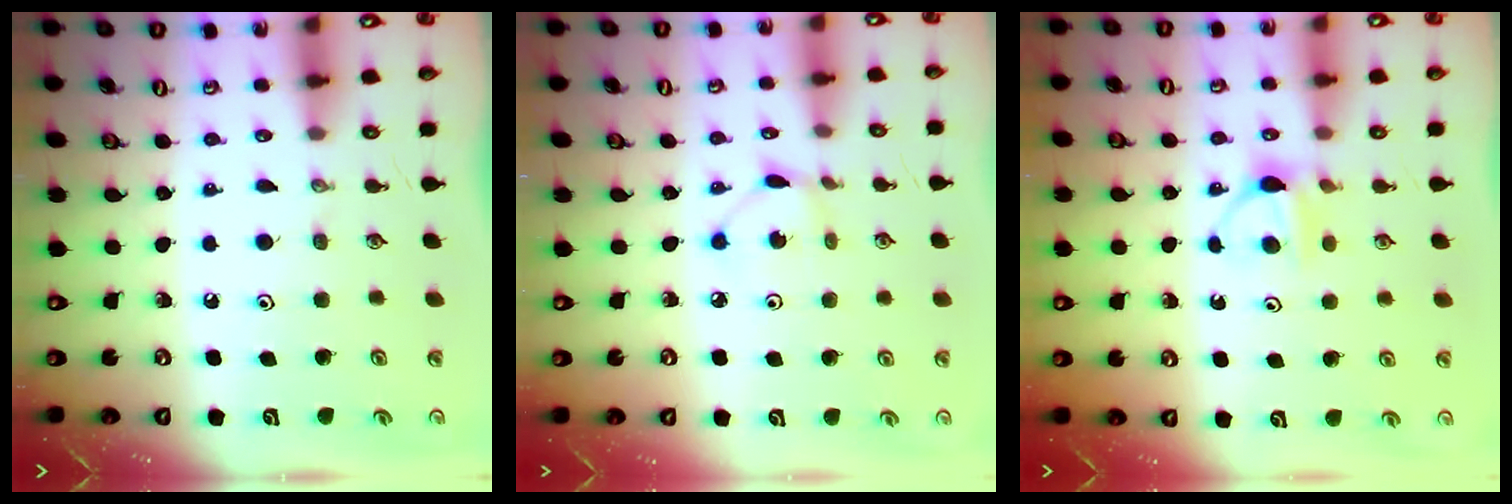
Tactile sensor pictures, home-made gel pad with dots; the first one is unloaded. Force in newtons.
{"total": 2.0, "press": 2.0, "slide": 0.2}
{"total": 4.9, "press": 4.9, "slide": 0.8}